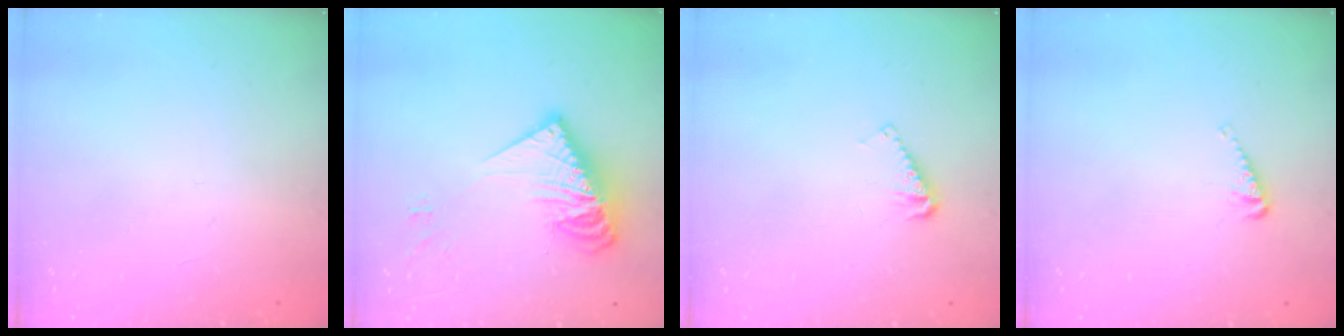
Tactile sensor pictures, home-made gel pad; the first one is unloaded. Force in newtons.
{"total": 14.6, "press": 14.6, "slide": 1.3}
{"total": 3.6, "press": 3.5, "slide": 0.6}
{"total": 3.1, "press": 3.0, "slide": 0.5}